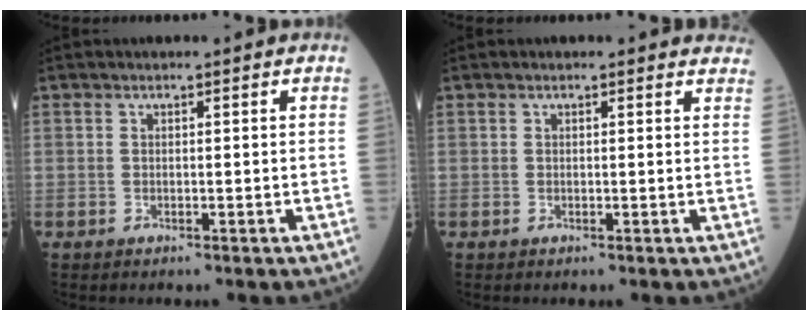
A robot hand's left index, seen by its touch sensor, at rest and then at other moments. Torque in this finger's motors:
{"motor_torque": [-0.08, 0.03, -0.05, 0.00]}